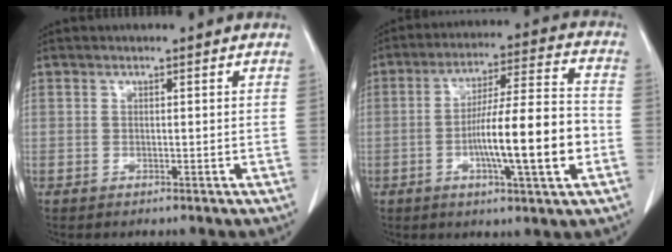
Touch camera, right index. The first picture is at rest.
{"total": 14.7, "force": [-3.5, 0.9, 14.2], "torque": [-0.235, 0.006, -0.056]}